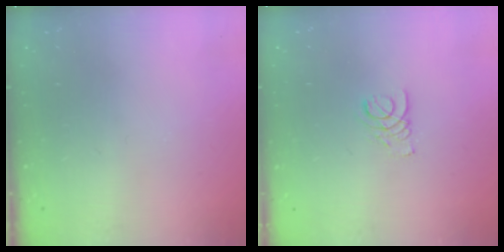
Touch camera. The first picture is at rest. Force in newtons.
{"total": 1.9, "press": 1.9, "slide": 0.2}